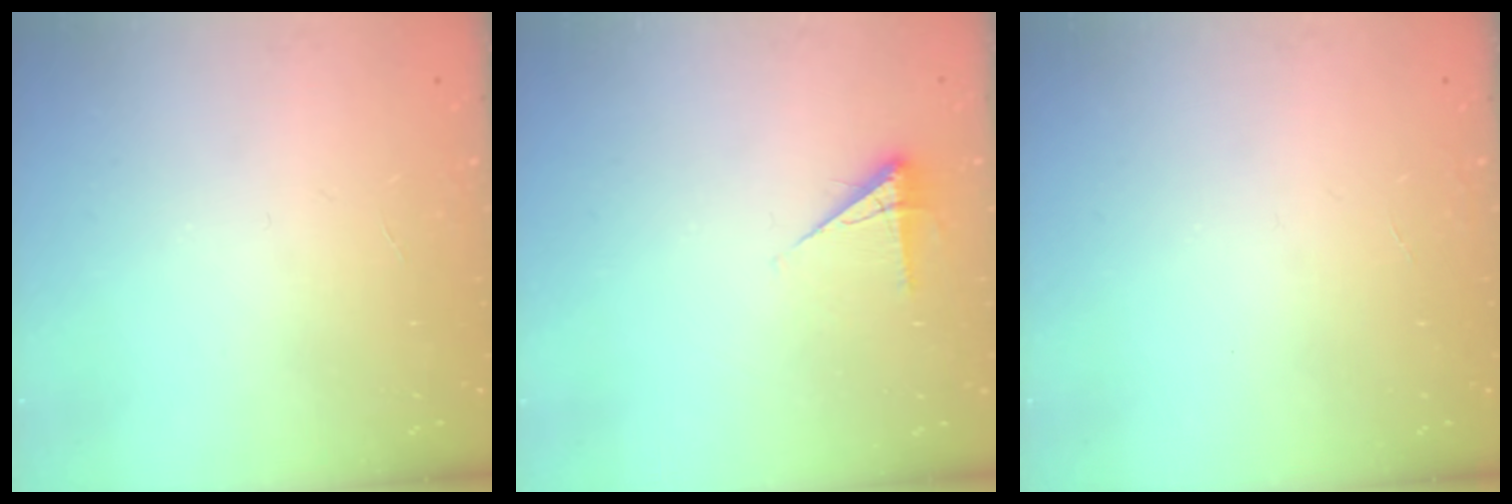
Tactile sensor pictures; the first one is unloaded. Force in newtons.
{"total": 4.8, "press": 4.7, "slide": 0.9}
{"total": 0.0}